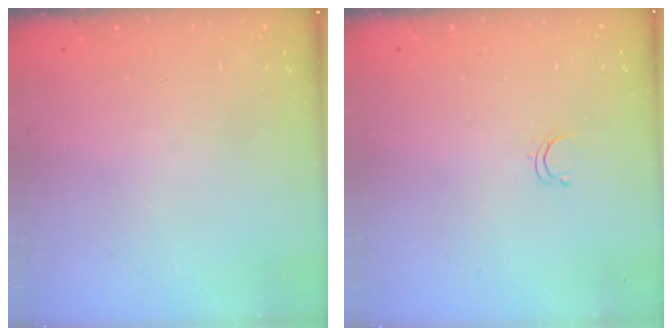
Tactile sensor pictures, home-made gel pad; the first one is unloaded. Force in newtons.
{"total": 2.4, "press": 2.4, "slide": 0.2}